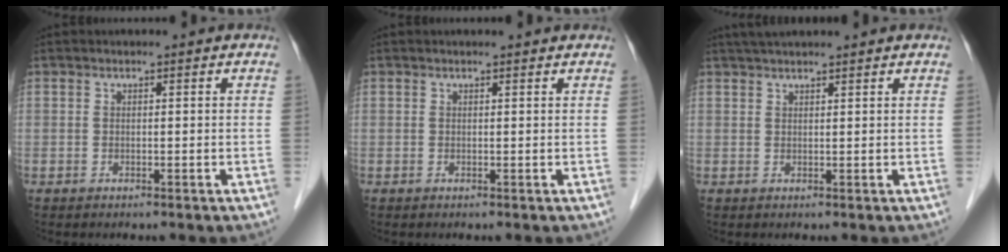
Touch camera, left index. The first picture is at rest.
{"total": 1.5, "force": [1.5, 0.1, 0.3], "torque": [-0.011, 0.005, 0.016]}
{"total": 6.2, "force": [5.5, 0.3, 2.8], "torque": [-0.042, 0.038, 0.082]}